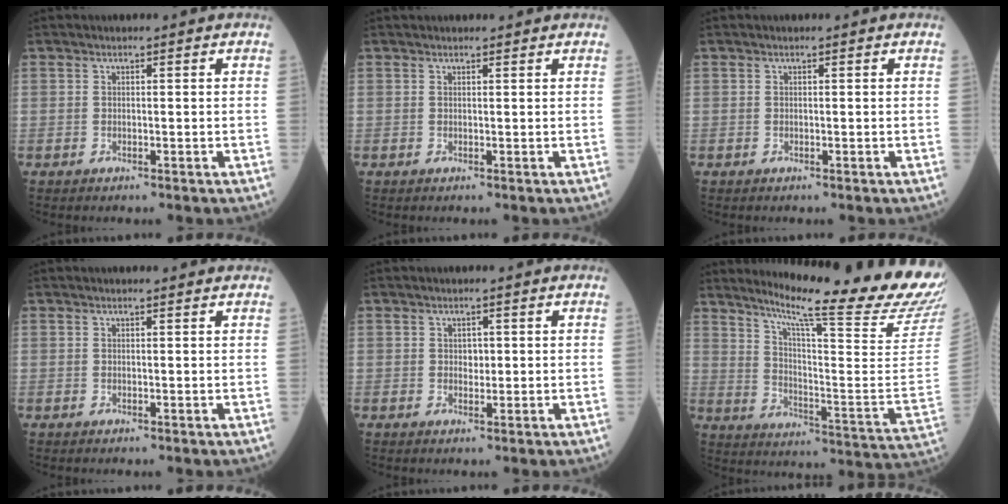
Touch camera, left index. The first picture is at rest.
{"total": 3.7, "force": [3.5, 0.5, 1.0], "torque": [-0.012, 0.028, 0.043]}
{"total": 0.0}
{"total": 1.8, "force": [1.7, 0.1, 0.6], "torque": [-0.011, 0.010, 0.020]}
{"total": 1.3, "force": [0.4, 0.9, 0.8], "torque": [-0.012, 0.002, 0.006]}
{"total": 25.6, "force": [22.1, -1.4, 12.9], "torque": [-0.207, -0.106, 0.293]}